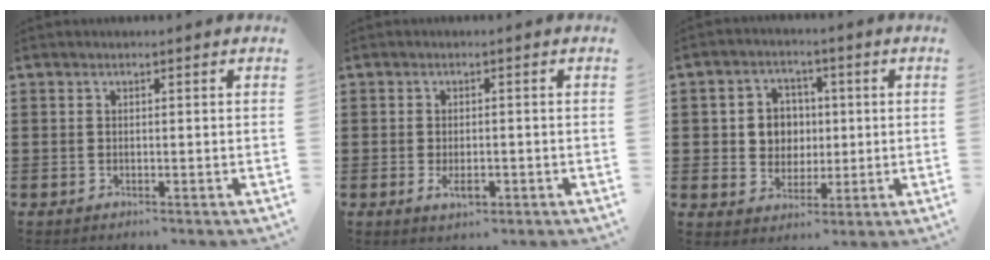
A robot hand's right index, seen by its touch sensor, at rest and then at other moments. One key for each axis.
{"total": 2.7, "fx": -0.9, "fy": 1.2, "fz": 2.3, "tx": -0.050, "ty": -0.003, "tz": -0.017}
{"total": 5.6, "fx": 0.6, "fy": 5.3, "fz": 1.9, "tx": -0.050, "ty": 0.015, "tz": 0.007}